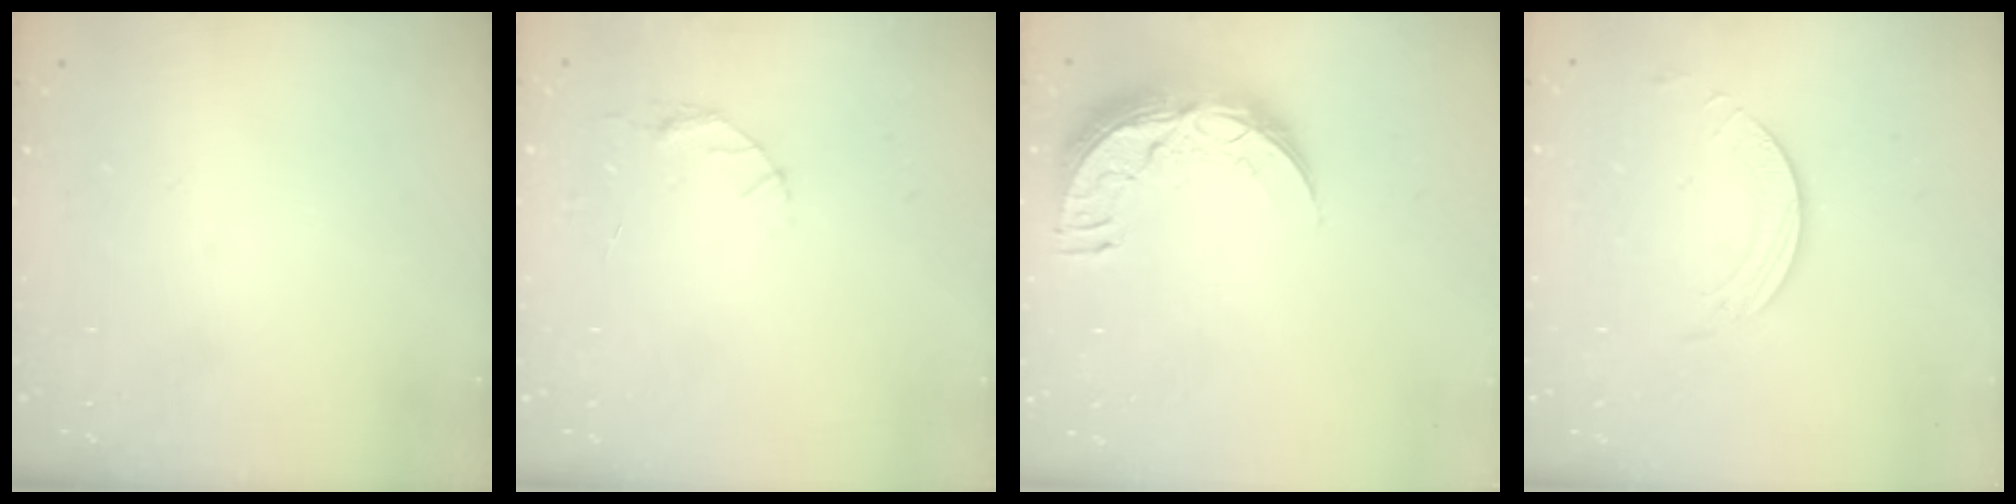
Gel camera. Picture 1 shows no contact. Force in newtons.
{"total": 3.2, "press": 3.2, "slide": 0.4}
{"total": 11.9, "press": 11.9, "slide": 0.8}
{"total": 2.5, "press": 2.5, "slide": 0.2}